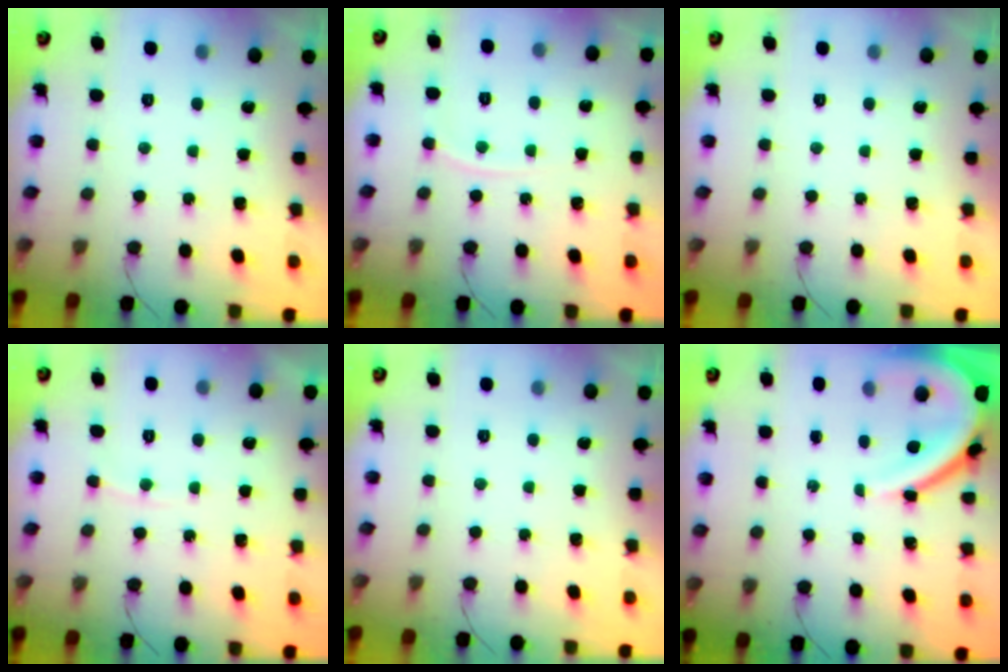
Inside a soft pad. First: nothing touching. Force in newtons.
{"total": 4.5, "press": 4.5, "slide": 0.6}
{"total": 0.0}
{"total": 4.3, "press": 4.3, "slide": 0.7}
{"total": 0.0}
{"total": 8.7, "press": 8.6, "slide": 1.0}